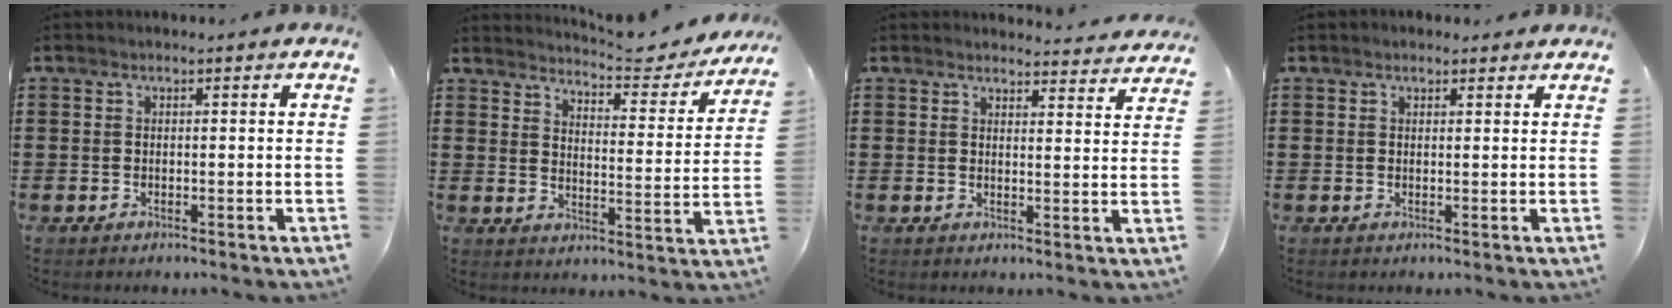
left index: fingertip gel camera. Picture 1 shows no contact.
{"total": 5.0, "force": [4.8, 0.0, 1.4], "torque": [-0.036, -0.042, 0.074]}
{"total": 3.3, "force": [3.3, 0.2, 0.3], "torque": [-0.009, -0.019, 0.059]}
{"total": 1.3, "force": [1.1, 0.6, 0.2], "torque": [-0.005, 0.004, 0.022]}